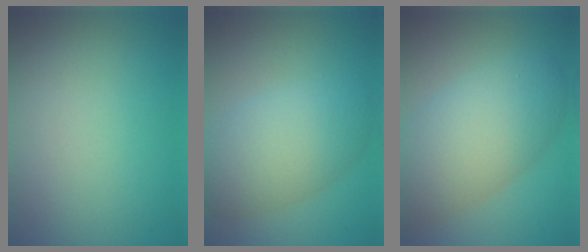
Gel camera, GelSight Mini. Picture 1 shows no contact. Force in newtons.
{"total": 5.4, "press": 5.4, "slide": 0.5}
{"total": 8.2, "press": 8.2, "slide": 0.3}